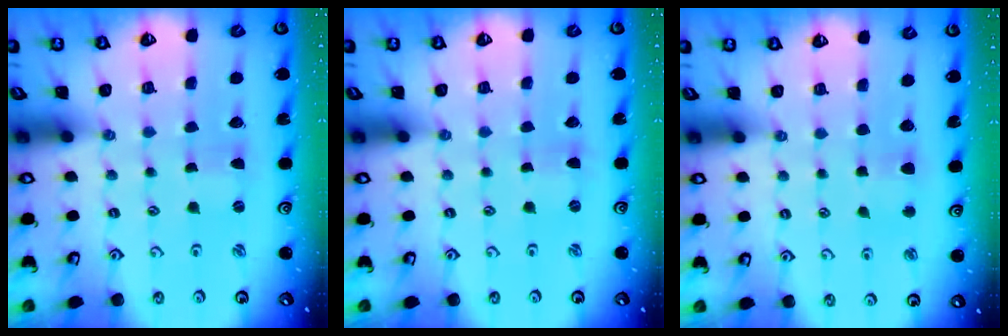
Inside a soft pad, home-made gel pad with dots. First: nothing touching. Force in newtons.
{"total": 0.0}
{"total": 3.3, "press": 3.2, "slide": 0.7}